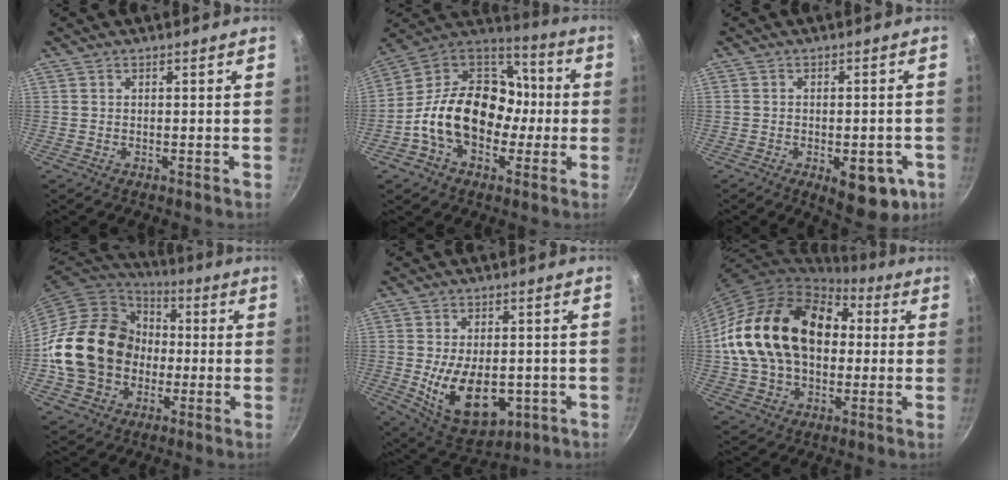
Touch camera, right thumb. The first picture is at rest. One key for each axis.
{"total": 22.6, "fx": -3.2, "fy": 16.4, "fz": 15.2, "tx": -0.222, "ty": 0.066, "tz": -0.060}
{"total": 10.5, "fx": -3.8, "fy": 5.1, "fz": 8.4, "tx": -0.066, "ty": 0.011, "tz": -0.041}
{"total": 21.1, "fx": -1.3, "fy": 17.4, "fz": 11.9, "tx": -0.190, "ty": 0.042, "tz": -0.016}
{"total": 15.7, "fx": -3.2, "fy": 9.5, "fz": 12.1, "tx": -0.171, "ty": -0.007, "tz": -0.031}
{"total": 23.4, "fx": 2.4, "fy": 16.6, "fz": 16.4, "tx": -0.271, "ty": 0.044, "tz": 0.041}